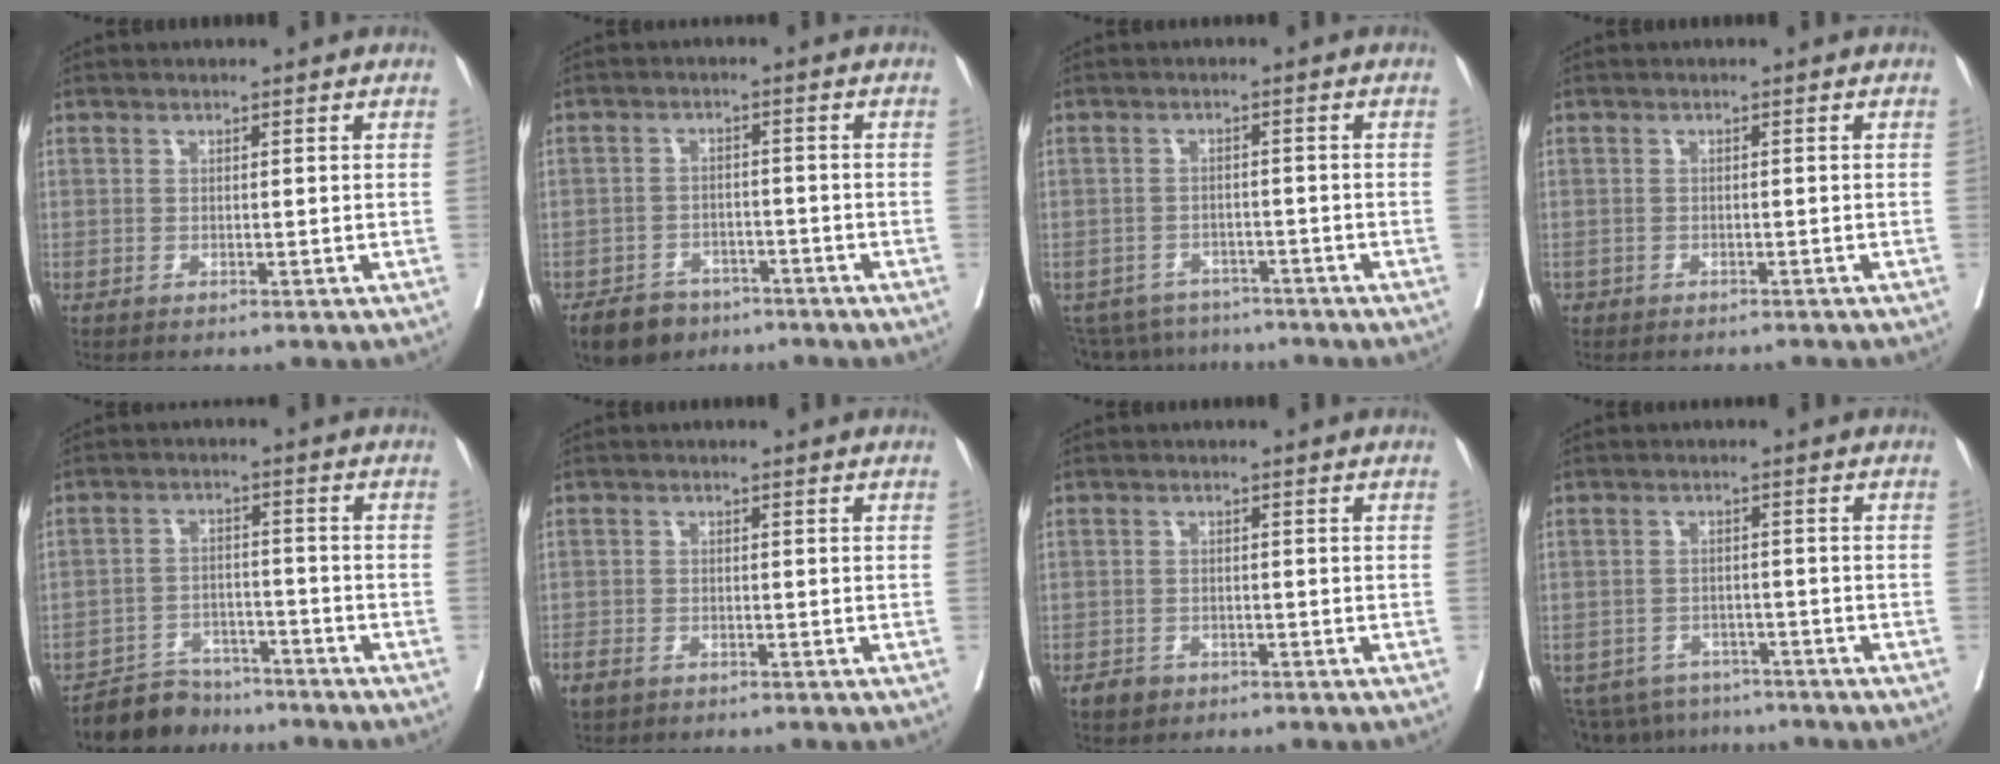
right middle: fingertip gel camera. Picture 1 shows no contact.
{"total": 6.6, "force": [-5.0, 3.9, 1.9], "torque": [-0.035, 0.000, -0.079]}
{"total": 7.7, "force": [-7.0, 3.1, 0.3], "torque": [-0.002, 0.006, -0.095]}
{"total": 3.4, "force": [-2.9, 1.6, 0.7], "torque": [-0.011, 0.001, -0.036]}
{"total": 5.6, "force": [-4.9, 2.8, 0.7], "torque": [-0.015, -0.001, -0.085]}
{"total": 3.2, "force": [-2.2, 2.0, 1.1], "torque": [-0.023, 0.000, -0.033]}
{"total": 2.3, "force": [-1.5, 1.7, 0.5], "torque": [-0.012, 0.006, -0.018]}
{"total": 8.5, "force": [-7.3, 4.1, 1.0], "torque": [-0.015, 0.003, -0.098]}